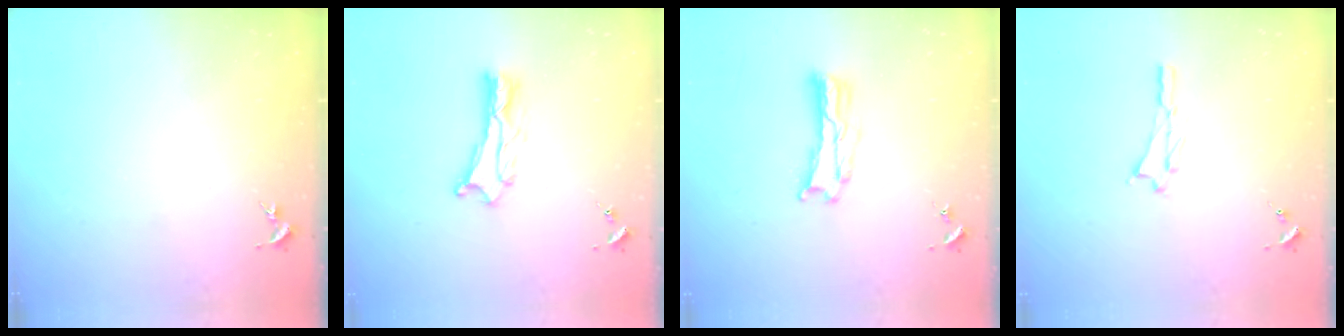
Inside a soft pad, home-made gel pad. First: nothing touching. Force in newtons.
{"total": 1.8, "press": 1.8, "slide": 0.2}
{"total": 1.0, "press": 1.0, "slide": 0.2}
{"total": 0.7, "press": 0.7, "slide": 0.1}